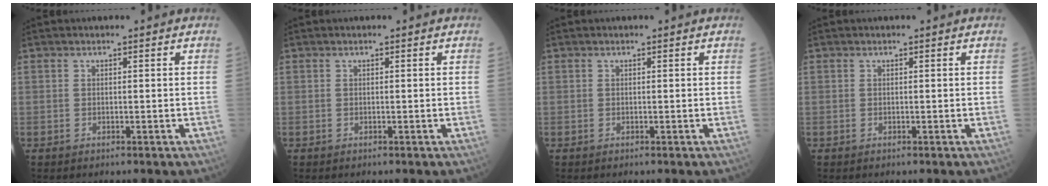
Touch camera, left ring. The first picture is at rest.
{"total": 0.0}
{"total": 0.0}
{"total": 0.0}